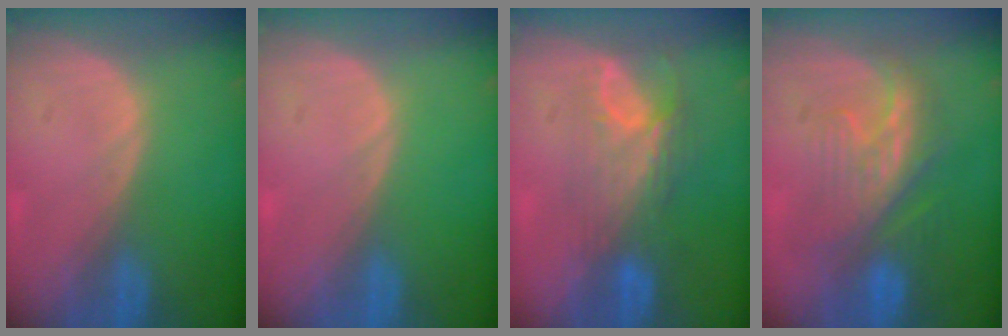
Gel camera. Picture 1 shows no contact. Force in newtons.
{"total": 0.0}
{"total": 7.8, "press": 6.8, "slide": 3.9}
{"total": 8.1, "press": 7.9, "slide": 1.6}